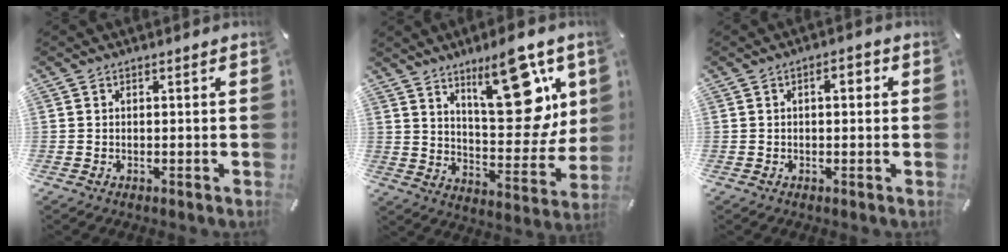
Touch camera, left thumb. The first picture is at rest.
{"total": 20.5, "force": [10.9, 8.9, 14.8], "torque": [-0.180, -0.072, 0.172]}
{"total": 2.7, "force": [0.3, 1.4, 2.3], "torque": [-0.034, 0.006, -0.002]}